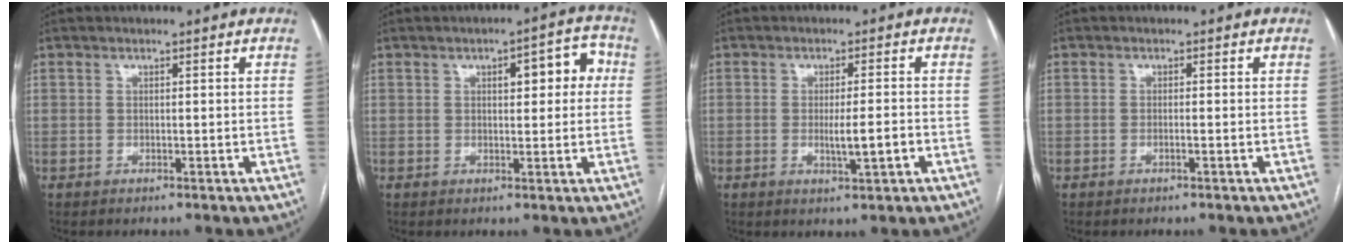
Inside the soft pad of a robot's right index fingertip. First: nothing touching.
{"total": 6.6, "force": [1.7, 2.4, 5.9], "torque": [-0.069, 0.024, 0.019]}
{"total": 4.2, "force": [-1.1, 0.3, 4.1], "torque": [-0.070, -0.006, -0.014]}
{"total": 0.7, "force": [-0.3, 0.0, 0.6], "torque": [-0.012, 0.000, -0.004]}